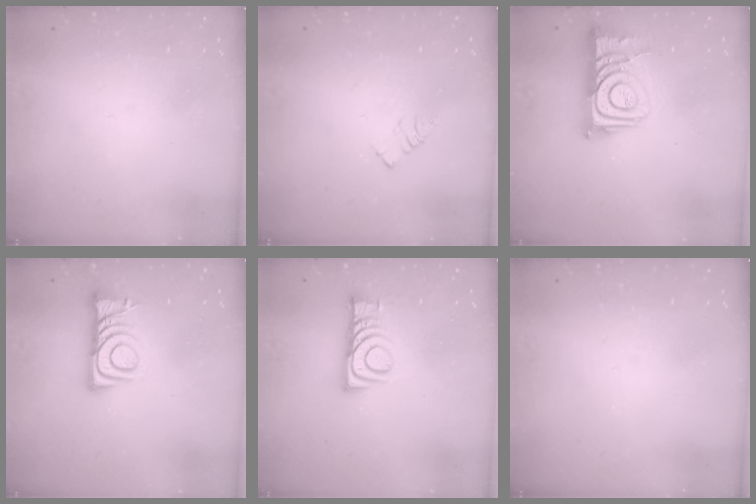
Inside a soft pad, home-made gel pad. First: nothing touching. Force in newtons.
{"total": 3.3, "press": 3.3, "slide": 0.4}
{"total": 10.9, "press": 10.9, "slide": 1.1}
{"total": 7.6, "press": 7.6, "slide": 0.7}
{"total": 8.8, "press": 8.8, "slide": 0.1}
{"total": 0.0}